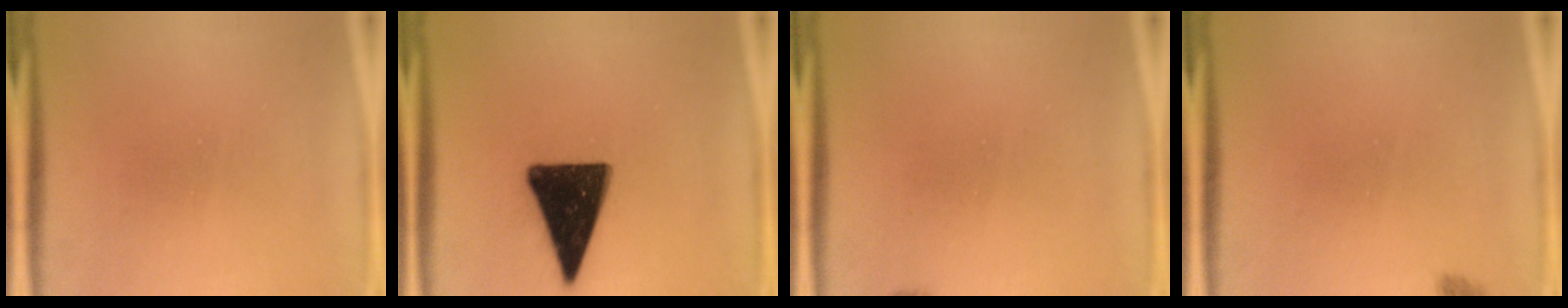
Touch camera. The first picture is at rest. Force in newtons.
{"total": 15.8}
{"total": 1.1}
{"total": 1.3}